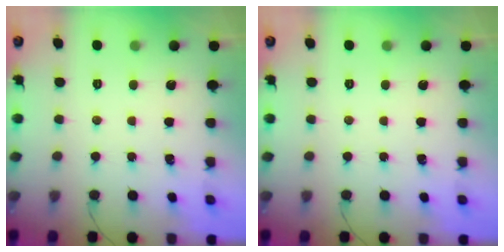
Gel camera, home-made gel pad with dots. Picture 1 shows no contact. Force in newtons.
{"total": 0.0}